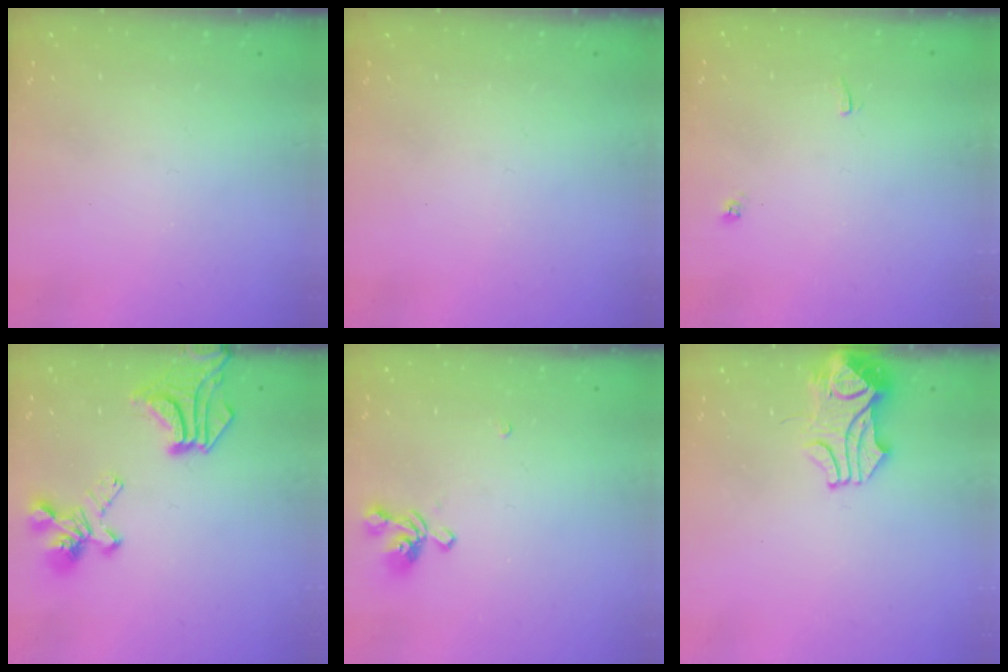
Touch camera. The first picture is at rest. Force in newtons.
{"total": 0.0}
{"total": 4.9, "press": 4.9, "slide": 0.1}
{"total": 7.0, "press": 6.6, "slide": 2.4}
{"total": 1.1, "press": 0.6, "slide": 0.9}
{"total": 3.4, "press": 3.3, "slide": 0.8}